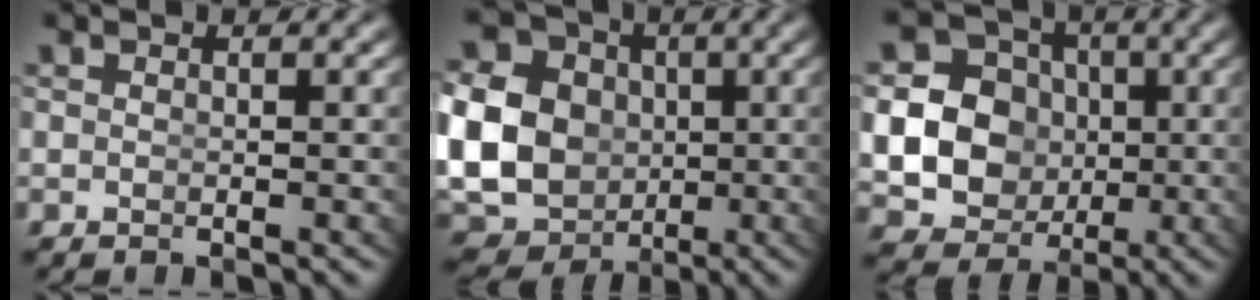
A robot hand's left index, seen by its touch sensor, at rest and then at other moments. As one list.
[{"total": 17.9, "force": [-1.1, 16.4, 7.3], "torque": [-0.180, -0.053, -0.021]}, {"total": 17.9, "force": [-0.8, 16.5, 6.9], "torque": [-0.177, -0.059, -0.016]}]